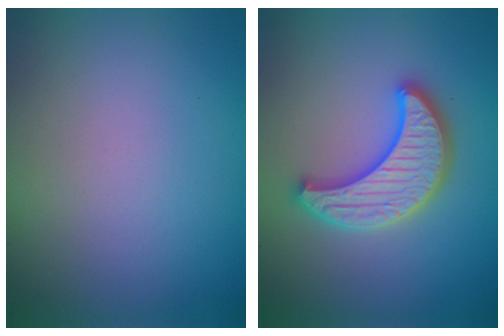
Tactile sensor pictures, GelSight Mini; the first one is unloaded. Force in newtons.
{"total": 5.3, "press": 5.2, "slide": 0.9}